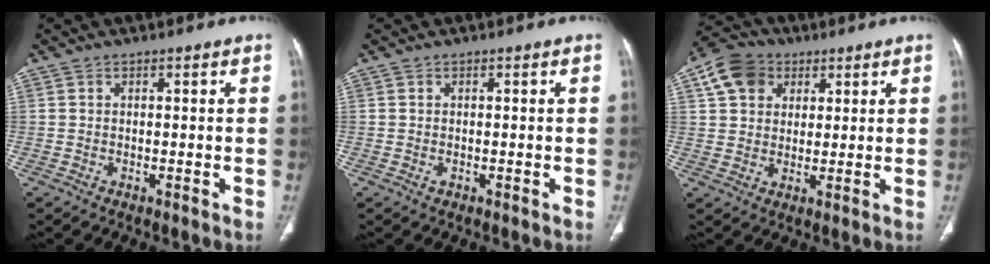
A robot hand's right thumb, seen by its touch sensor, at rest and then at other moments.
{"total": 0.8, "force": [-0.2, 0.5, 0.5], "torque": [-0.011, 0.002, -0.002]}
{"total": 9.6, "force": [3.9, 7.5, 4.4], "torque": [-0.067, 0.002, 0.065]}